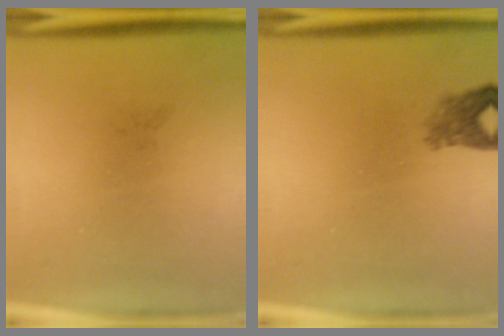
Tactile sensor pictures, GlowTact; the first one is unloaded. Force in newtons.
{"total": 2.5}